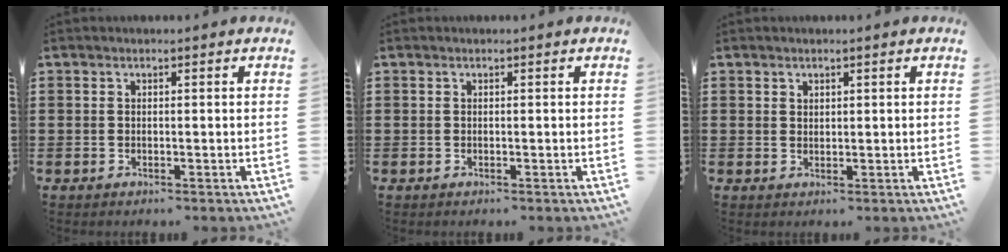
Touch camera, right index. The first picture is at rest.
{"total": 0.0}
{"total": 1.2, "force": [0.9, 0.7, 0.2], "torque": [-0.005, 0.002, 0.019]}